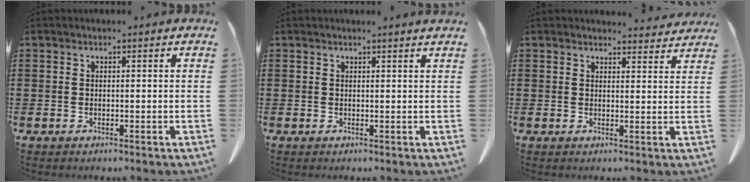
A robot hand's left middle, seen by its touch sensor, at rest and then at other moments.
{"total": 0.9, "force": [0.7, -0.3, 0.4], "torque": [-0.007, -0.005, 0.015]}
{"total": 2.9, "force": [2.8, 0.2, 0.4], "torque": [-0.007, -0.013, 0.051]}